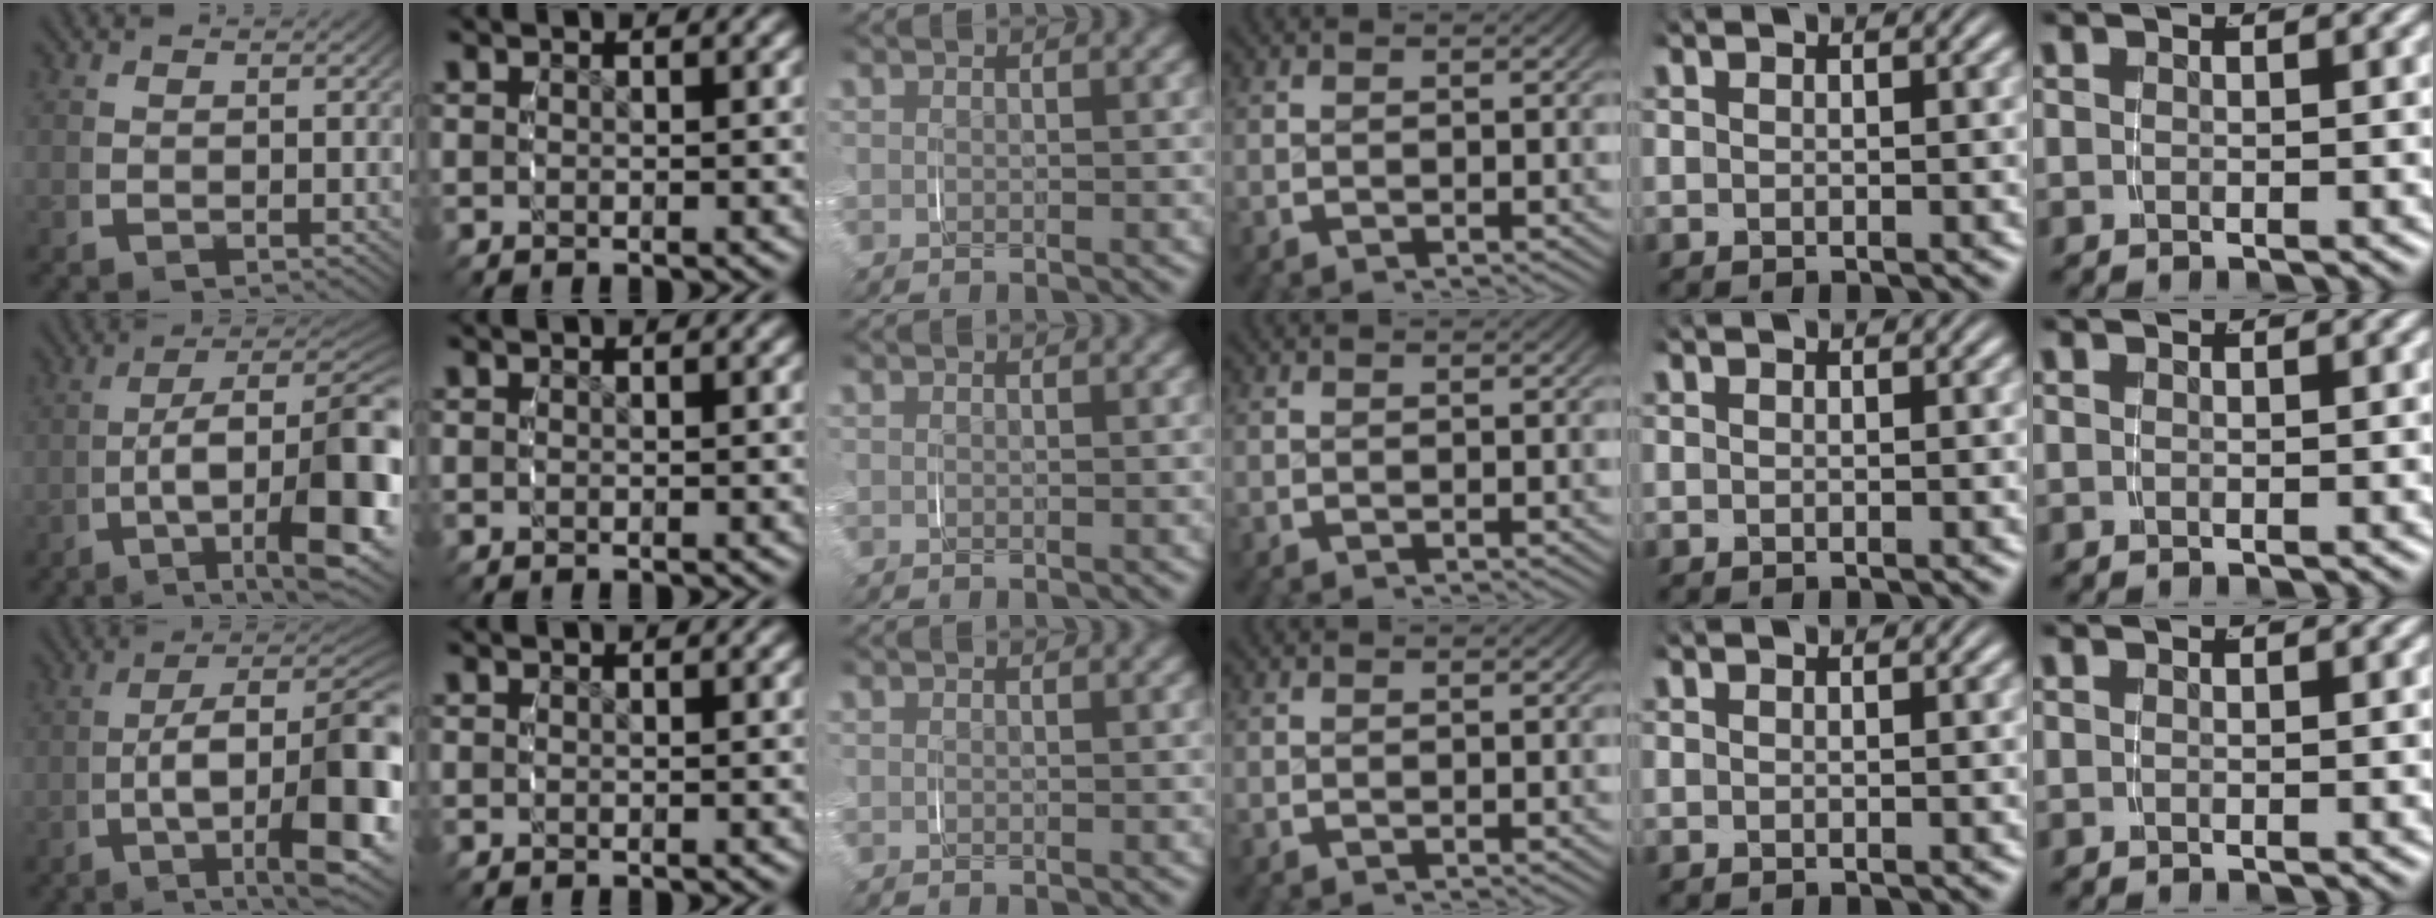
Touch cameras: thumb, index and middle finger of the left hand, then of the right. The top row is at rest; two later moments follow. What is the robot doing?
{"motion": "grasp_and_lifting", "object": "jewelry box"}